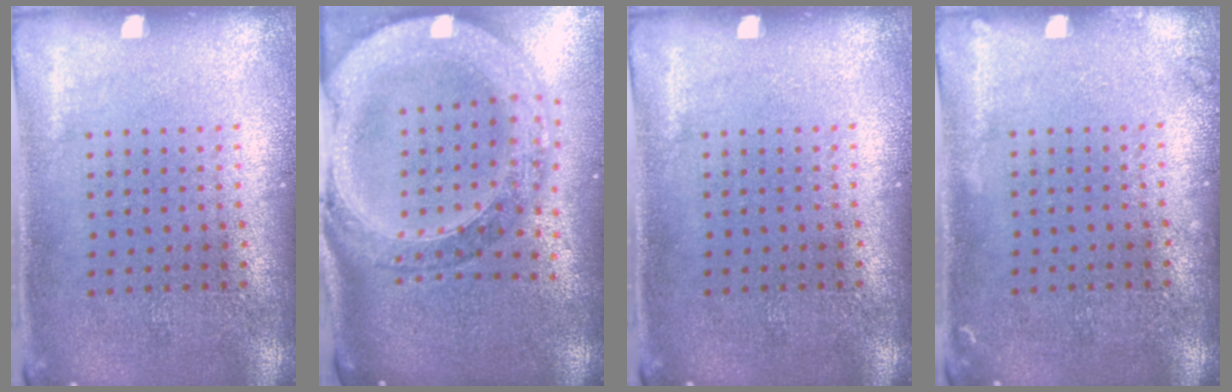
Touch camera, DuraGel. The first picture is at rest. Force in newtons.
{"total": 2.8, "press": 2.4, "slide": 1.4}
{"total": 0.0}
{"total": 0.7, "press": 0.7, "slide": 0.1}